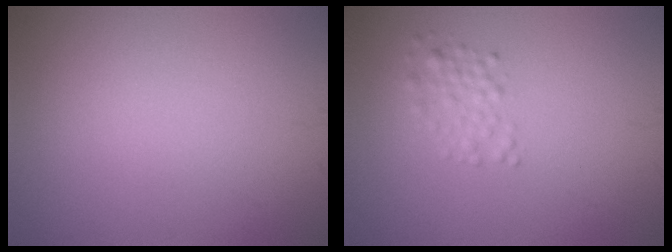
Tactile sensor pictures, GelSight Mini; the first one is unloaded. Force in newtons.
{"total": 1.7, "press": 1.7, "slide": 0.0}